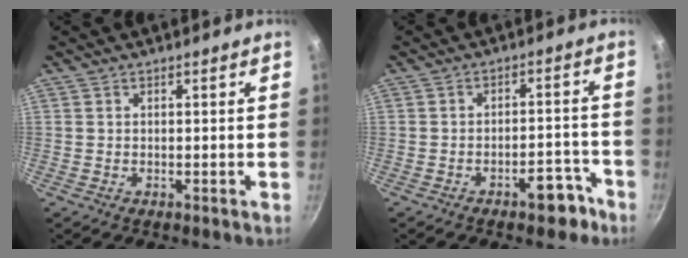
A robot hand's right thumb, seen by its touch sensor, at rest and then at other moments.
{"total": 6.4, "force": [-4.1, 2.9, 3.9], "torque": [-0.026, 0.045, -0.043]}